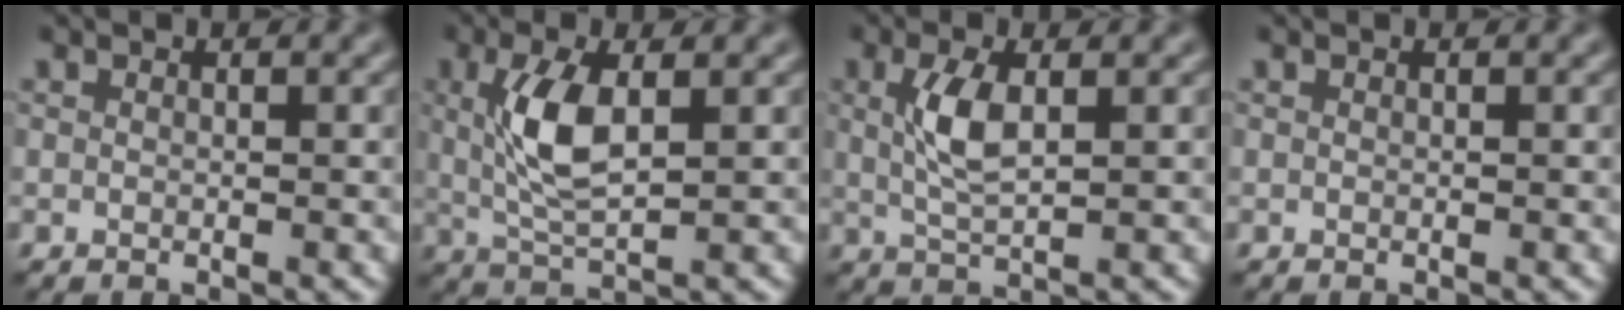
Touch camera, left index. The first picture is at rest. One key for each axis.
{"total": 5.0, "fx": 0.9, "fy": 1.9, "fz": 4.6, "tx": -0.101, "ty": 0.006, "tz": 0.018}
{"total": 3.6, "fx": 0.8, "fy": 1.3, "fz": 3.3, "tx": -0.077, "ty": 0.003, "tz": 0.016}
{"total": 0.0}